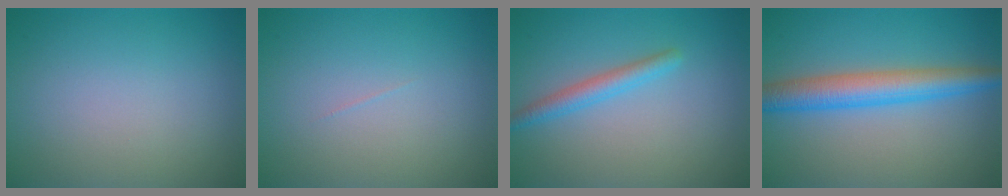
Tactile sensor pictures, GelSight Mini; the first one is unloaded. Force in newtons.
{"total": 0.0}
{"total": 2.2, "press": 2.2, "slide": 0.1}
{"total": 5.2, "press": 5.2, "slide": 0.2}